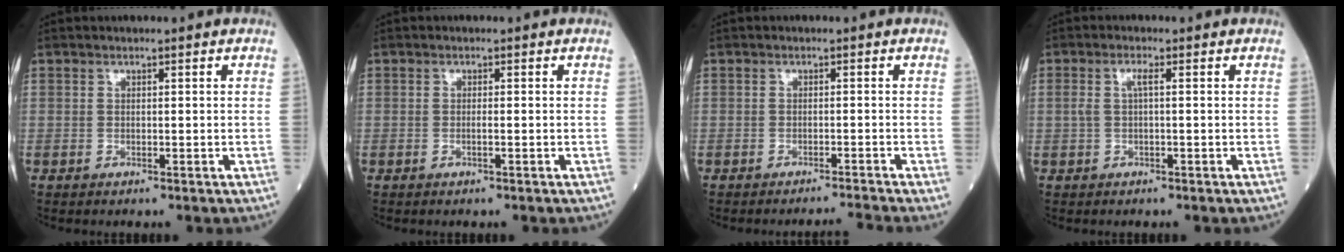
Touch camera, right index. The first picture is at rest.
{"total": 0.8, "force": [-0.3, 0.0, 0.8], "torque": [-0.016, -0.001, -0.005]}
{"total": 3.5, "force": [-2.8, -2.0, 0.0], "torque": [0.001, -0.005, -0.042]}
{"total": 2.0, "force": [0.3, 0.4, 1.9], "torque": [-0.045, 0.008, 0.006]}